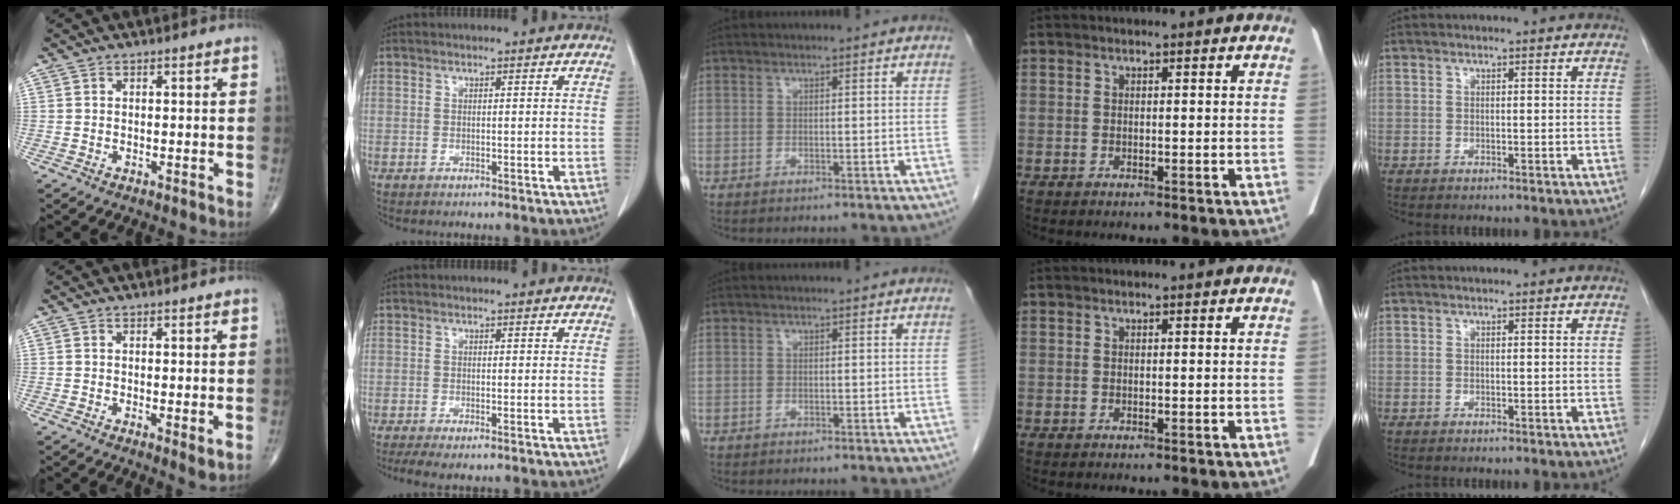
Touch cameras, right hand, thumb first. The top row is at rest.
{"thumb": {"total": 2.2, "force": [0.0, 0.6, 2.1], "torque": [-0.036, -0.011, -0.001]}, "index": {"total": 3.1, "force": [-2.2, 0.6, 2.1], "torque": [-0.036, -0.008, -0.036]}}